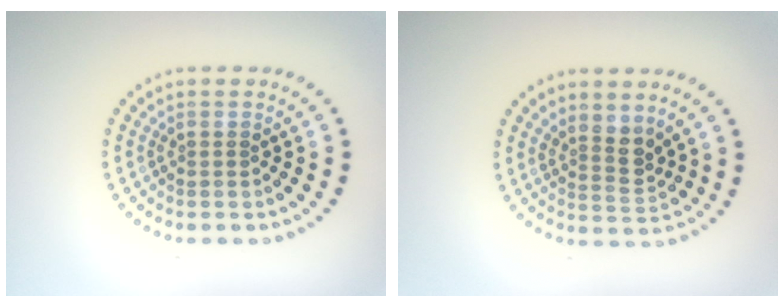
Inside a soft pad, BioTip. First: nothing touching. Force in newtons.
{"total": 2.4, "press": 1.9, "slide": 1.5}